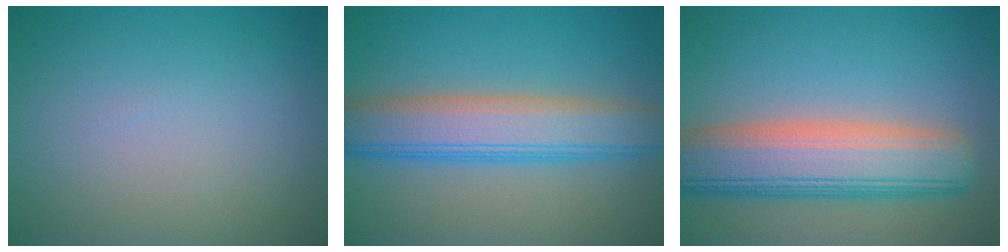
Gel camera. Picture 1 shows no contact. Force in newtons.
{"total": 7.0, "press": 7.0, "slide": 0.1}
{"total": 9.2, "press": 9.1, "slide": 0.7}